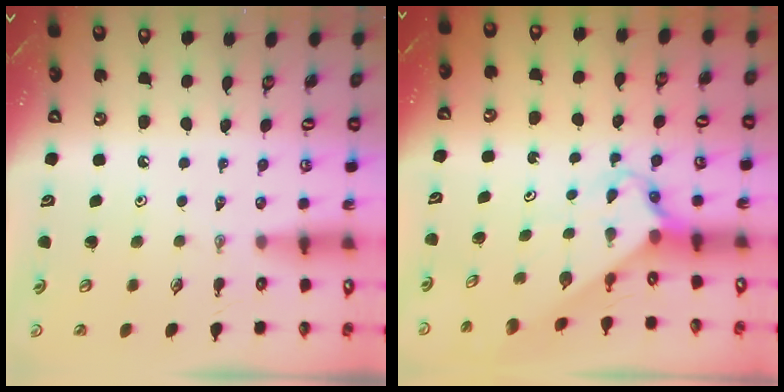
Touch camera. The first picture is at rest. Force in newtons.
{"total": 2.5, "press": 2.5, "slide": 0.1}